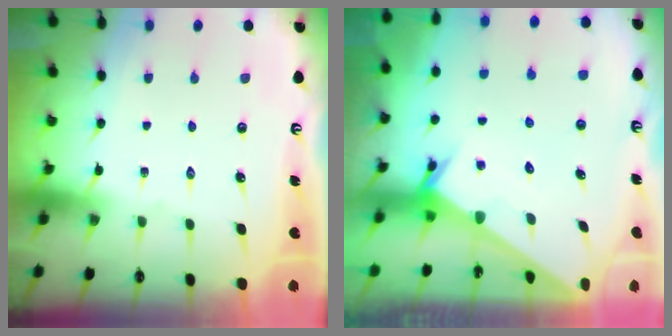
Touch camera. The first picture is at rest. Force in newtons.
{"total": 2.5, "press": 2.5, "slide": 0.1}